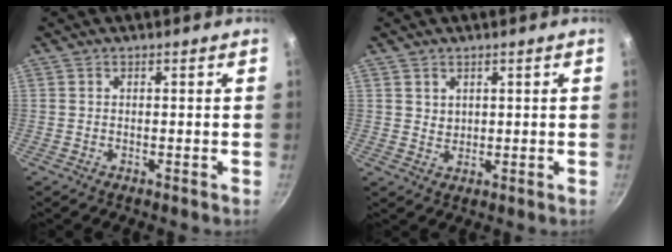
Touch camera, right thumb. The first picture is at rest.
{"total": 2.1, "force": [1.1, 1.6, 0.7], "torque": [-0.001, -0.005, 0.022]}